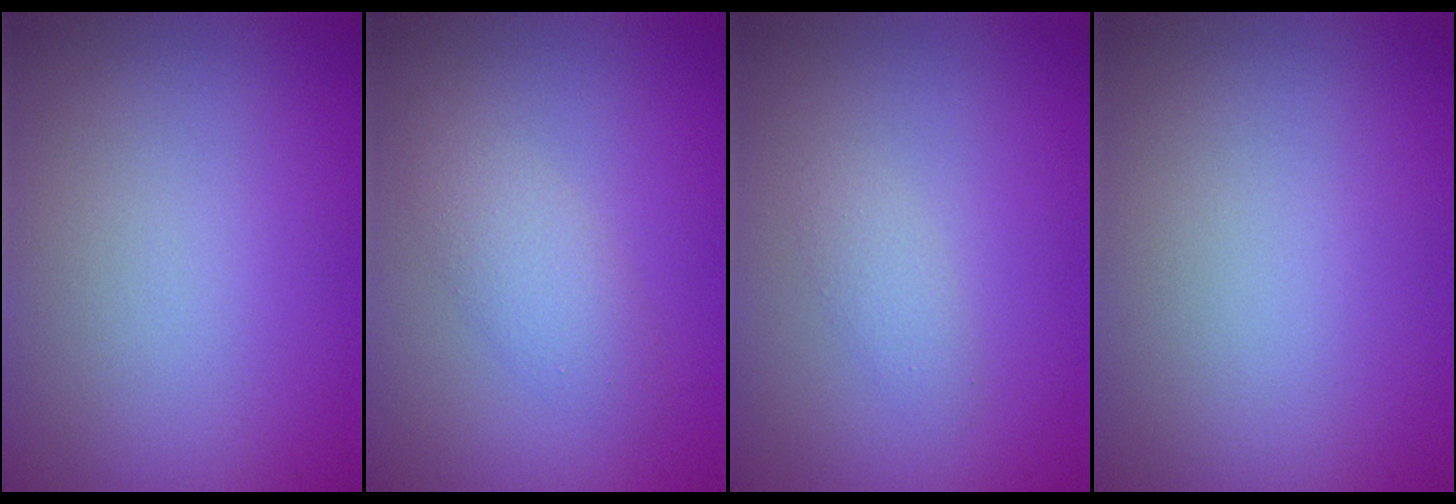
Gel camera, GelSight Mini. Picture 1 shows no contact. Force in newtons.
{"total": 2.2, "press": 2.2, "slide": 0.0}
{"total": 1.2, "press": 1.2, "slide": 0.0}
{"total": 0.0}